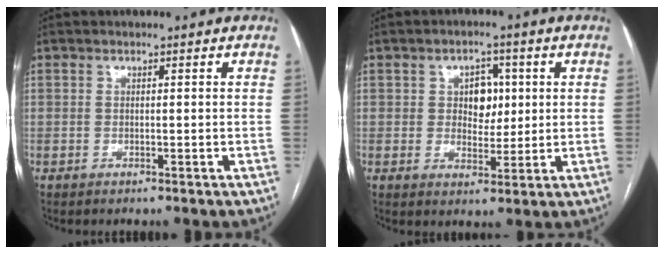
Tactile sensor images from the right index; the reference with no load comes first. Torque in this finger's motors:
{"motor_torque": [0.51, 0.15, 0.06, 0.05]}